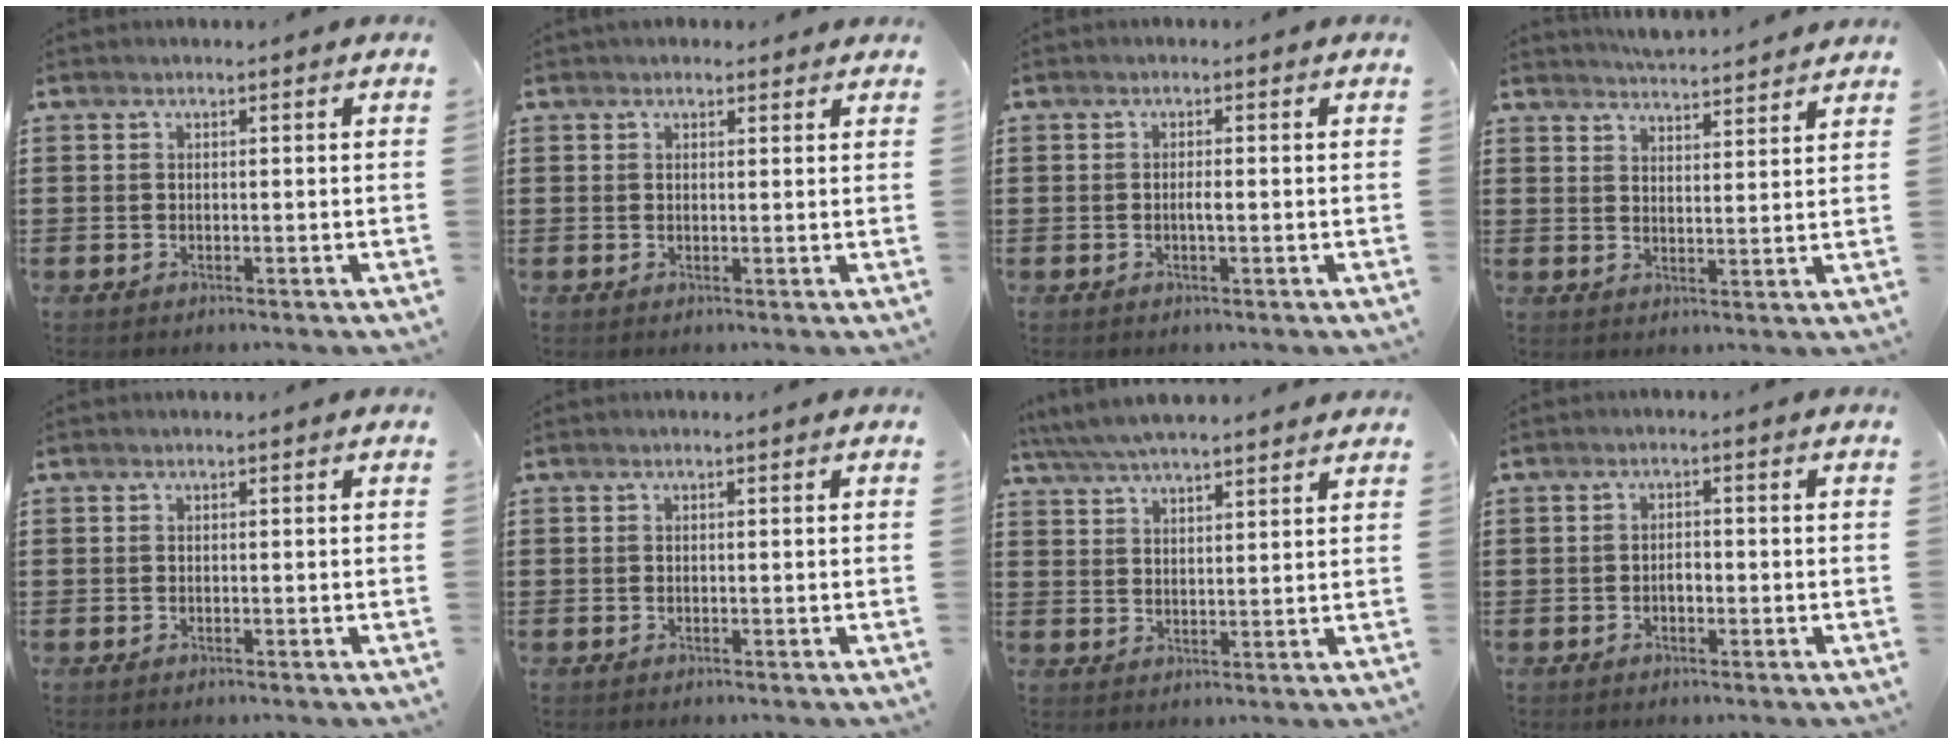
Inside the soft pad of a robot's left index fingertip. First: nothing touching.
{"total": 1.5, "force": [1.4, 0.6, 0.2], "torque": [-0.006, 0.006, 0.027]}
{"total": 1.2, "force": [-0.3, 0.1, 1.1], "torque": [-0.022, -0.002, -0.005]}
{"total": 4.3, "force": [4.2, -0.3, 0.3], "torque": [-0.020, -0.021, 0.076]}
{"total": 0.0}
{"total": 0.0}
{"total": 5.2, "force": [4.9, 0.3, 1.5], "torque": [-0.047, -0.017, 0.089]}
{"total": 1.4, "force": [-0.5, 0.6, 1.2], "torque": [-0.025, 0.001, -0.009]}